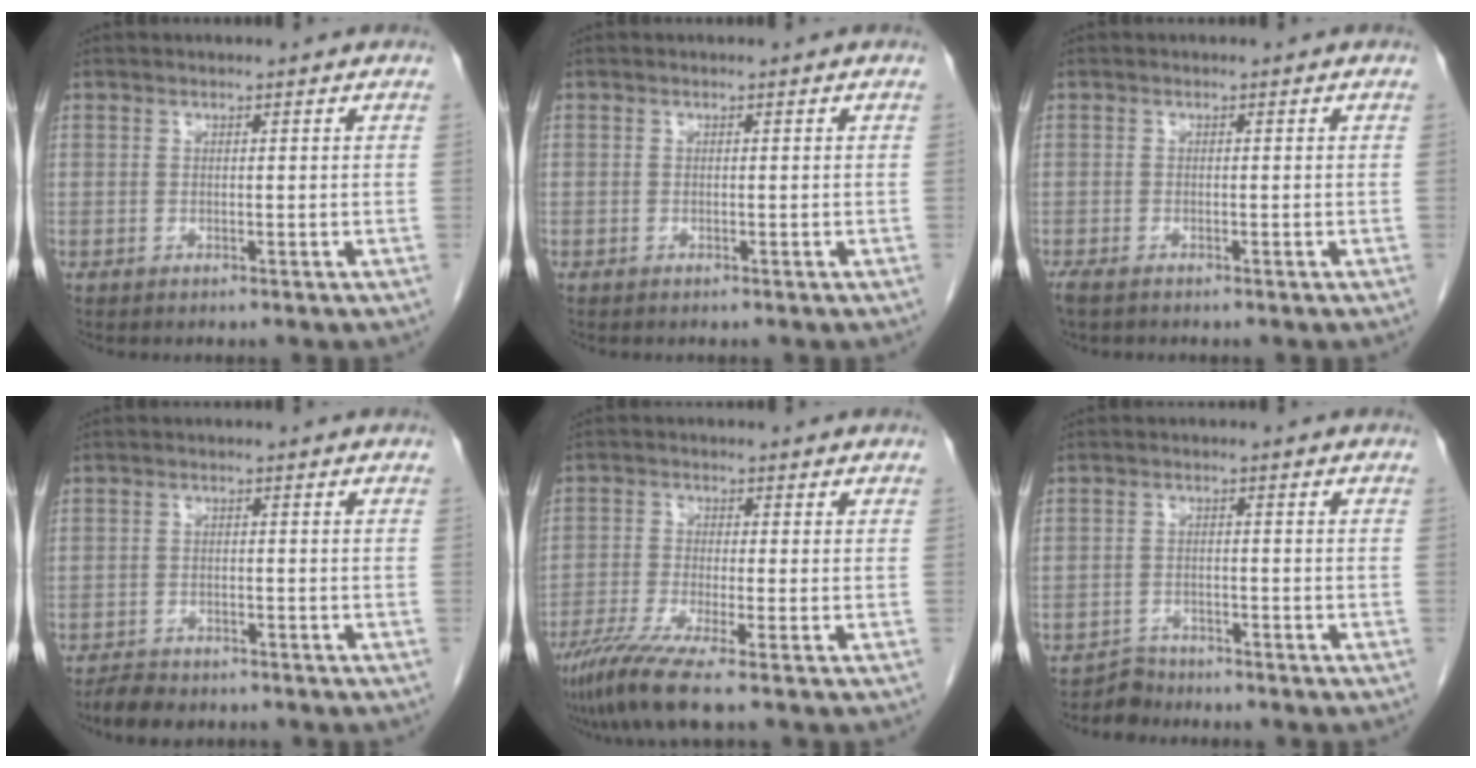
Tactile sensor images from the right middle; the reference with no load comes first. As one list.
[{"total": 0.0}, {"total": 2.4, "force": [-1.8, 0.8, 1.3], "torque": [-0.029, -0.008, -0.029]}, {"total": 4.1, "force": [-3.5, 1.6, 1.2], "torque": [-0.025, -0.003, -0.056]}, {"total": 7.1, "force": [-5.1, -0.6, 4.9], "torque": [-0.090, -0.025, -0.095]}, {"total": 2.6, "force": [-2.3, 0.8, -1.0], "torque": [0.019, 0.000, -0.041]}]